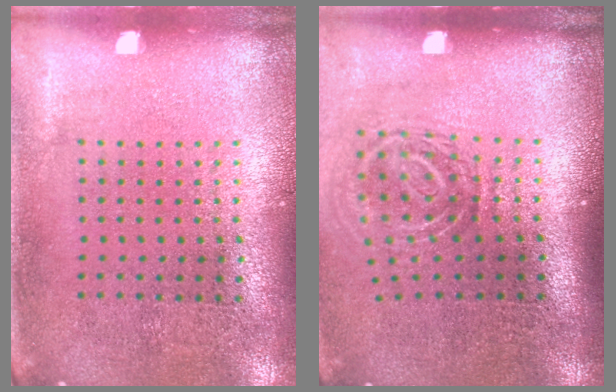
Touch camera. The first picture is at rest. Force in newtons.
{"total": 1.8, "press": 1.2, "slide": 1.4}